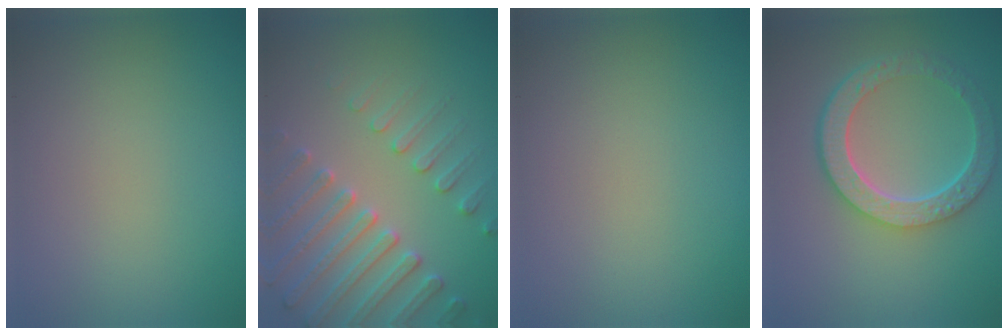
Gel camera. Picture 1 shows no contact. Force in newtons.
{"total": 4.5, "press": 4.4, "slide": 0.8}
{"total": 0.0}
{"total": 6.0, "press": 4.5, "slide": 4.0}